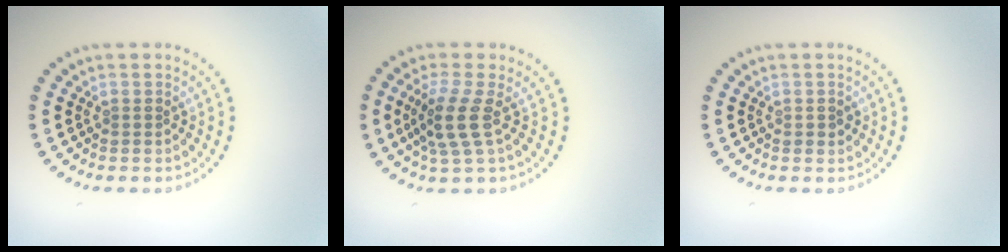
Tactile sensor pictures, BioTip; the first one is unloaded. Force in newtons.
{"total": 3.4, "press": 2.7, "slide": 2.1}
{"total": 0.8, "press": 0.8, "slide": 0.1}